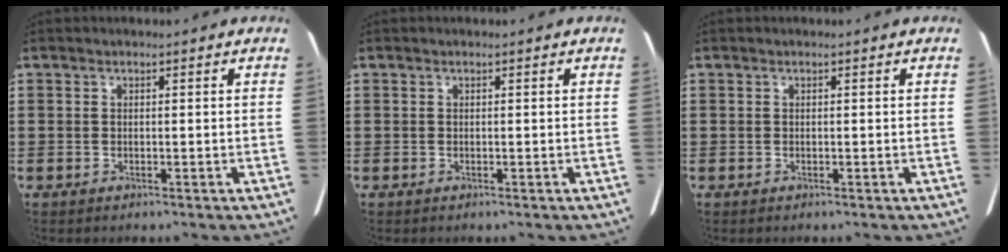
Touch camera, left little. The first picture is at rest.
{"total": 0.0}
{"total": 0.0}